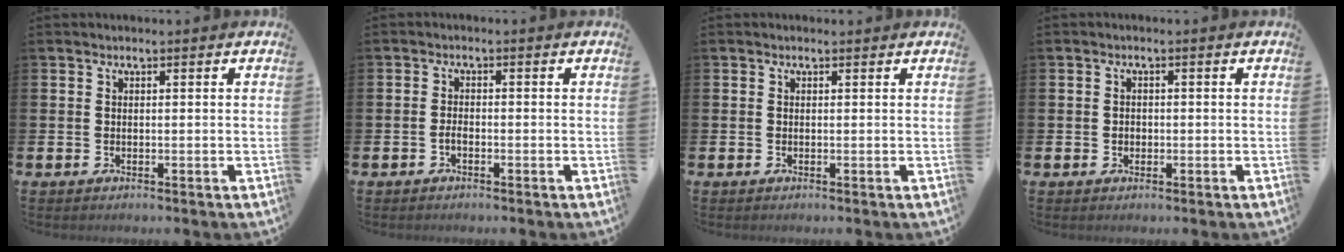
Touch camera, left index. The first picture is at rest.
{"total": 1.1, "force": [-0.8, 0.4, 0.8], "torque": [-0.022, 0.002, -0.014]}
{"total": 0.0}
{"total": 1.0, "force": [-0.2, 0.9, 0.5], "torque": [-0.001, 0.004, -0.008]}